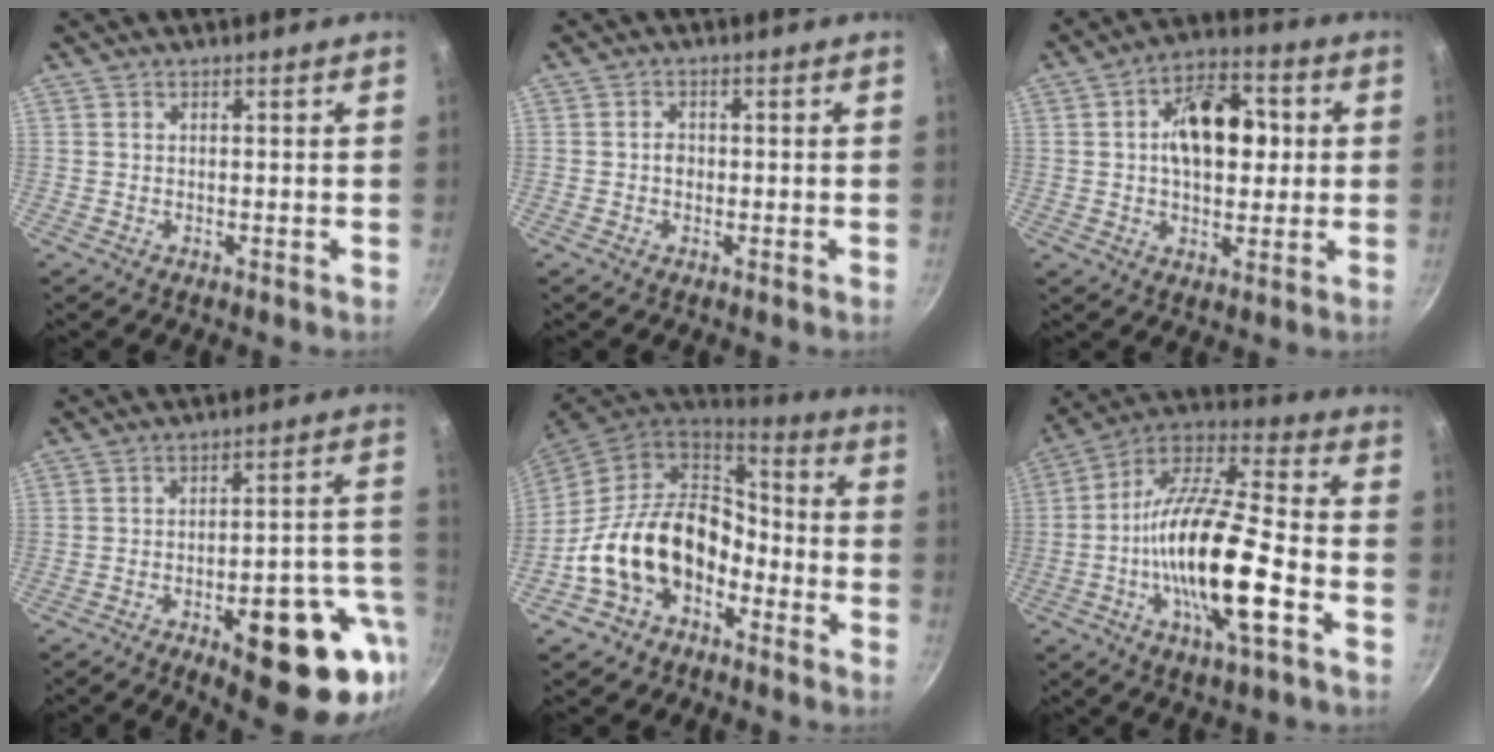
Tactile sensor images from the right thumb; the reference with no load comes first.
{"total": 1.7, "force": [-0.3, 1.4, 0.9], "torque": [-0.008, 0.007, -0.005]}
{"total": 14.0, "force": [1.9, 8.6, 10.9], "torque": [-0.128, 0.014, 0.015]}
{"total": 20.2, "force": [-8.1, 7.2, 17.0], "torque": [-0.177, 0.035, -0.107]}
{"total": 17.3, "force": [-5.6, 12.2, 10.9], "torque": [-0.159, 0.064, -0.106]}
{"total": 22.5, "force": [-6.3, 6.9, 20.5], "torque": [-0.363, 0.031, -0.131]}